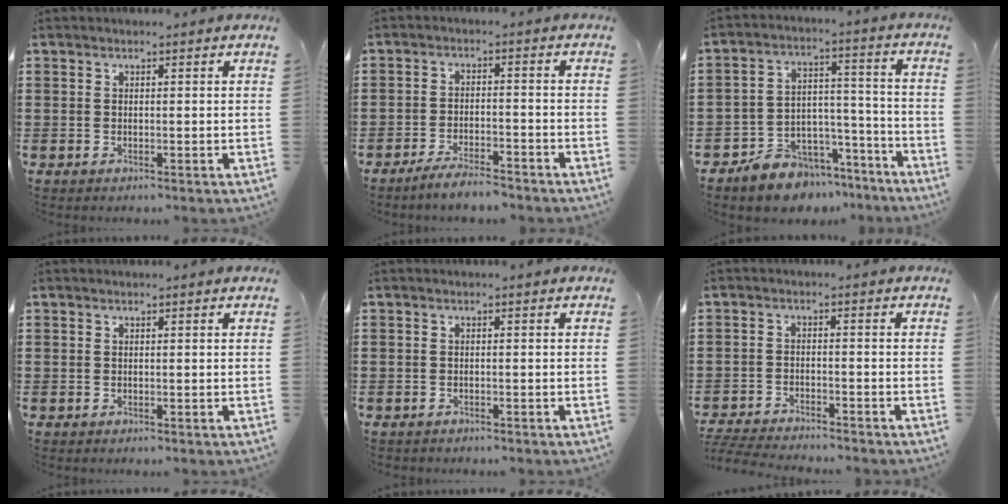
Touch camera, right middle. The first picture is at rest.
{"total": 4.0, "force": [-3.7, 0.3, 1.5], "torque": [-0.034, -0.001, -0.074]}
{"total": 7.0, "force": [-6.3, 3.0, 0.3], "torque": [-0.013, 0.022, -0.121]}
{"total": 0.0}
{"total": 0.6, "force": [-0.6, 0.1, 0.1], "torque": [-0.003, -0.002, -0.012]}
{"total": 3.9, "force": [-3.8, 0.0, 0.6], "torque": [-0.026, -0.009, -0.083]}